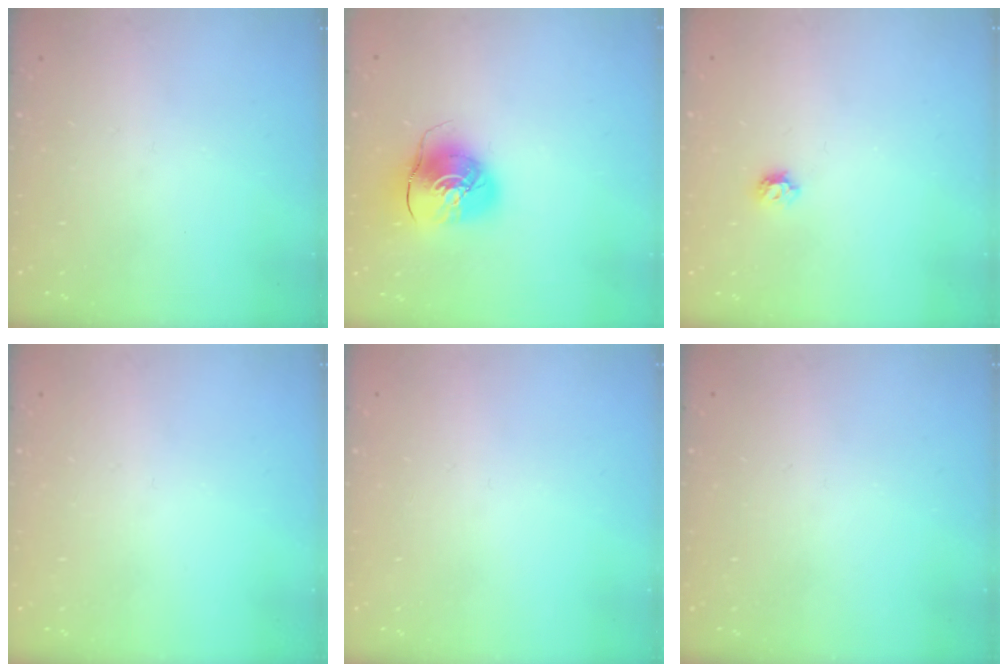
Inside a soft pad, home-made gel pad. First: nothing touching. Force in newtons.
{"total": 9.7, "press": 9.6, "slide": 1.4}
{"total": 4.9, "press": 4.9, "slide": 0.8}
{"total": 0.0}
{"total": 0.0}
{"total": 0.0}